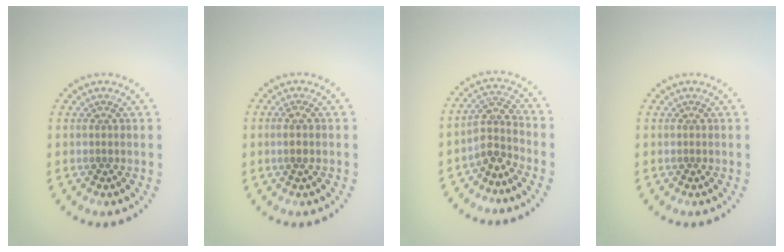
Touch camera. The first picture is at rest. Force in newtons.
{"total": 0.8, "press": 0.6, "slide": 0.5}
{"total": 2.6, "press": 2.0, "slide": 1.7}
{"total": 0.0}